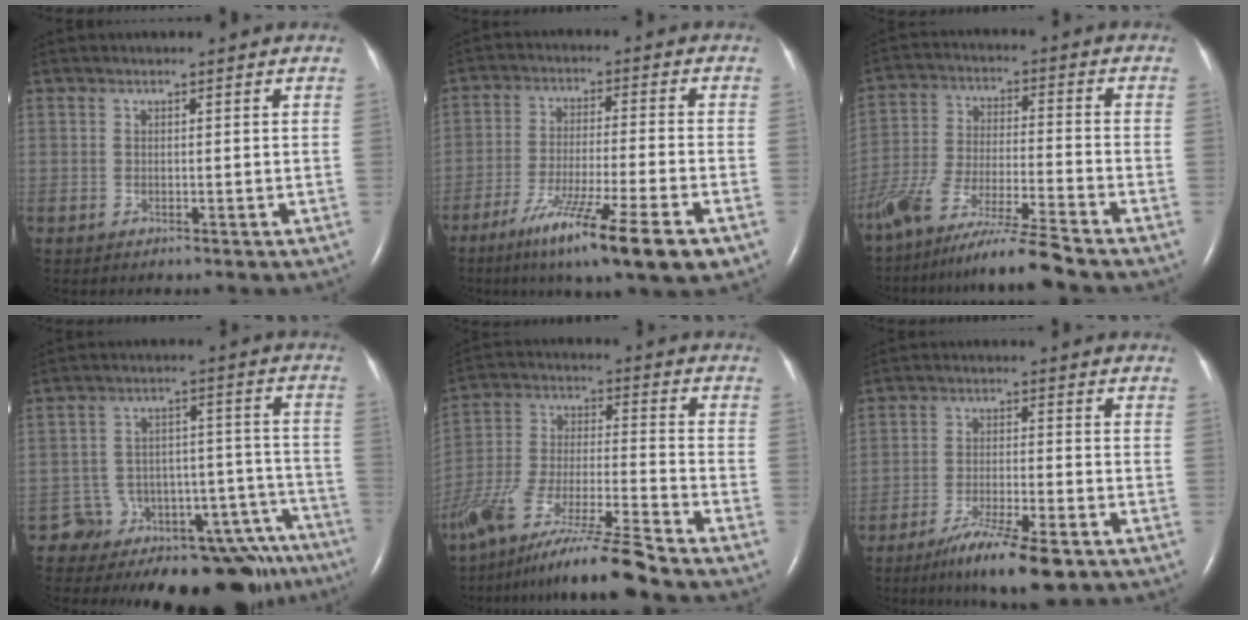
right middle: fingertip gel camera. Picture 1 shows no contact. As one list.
[{"total": 14.3, "force": [-8.4, 0.0, 11.5], "torque": [-0.185, -0.043, -0.139]}, {"total": 12.0, "force": [-10.1, -1.1, 6.3], "torque": [-0.120, -0.022, -0.189]}, {"total": 15.1, "force": [-13.6, 5.4, 3.9], "torque": [0.001, 0.080, -0.178]}, {"total": 16.4, "force": [-13.3, -0.3, 9.5], "torque": [-0.204, -0.025, -0.248]}, {"total": 9.1, "force": [-6.1, 0.9, 6.8], "torque": [-0.122, -0.021, -0.100]}]